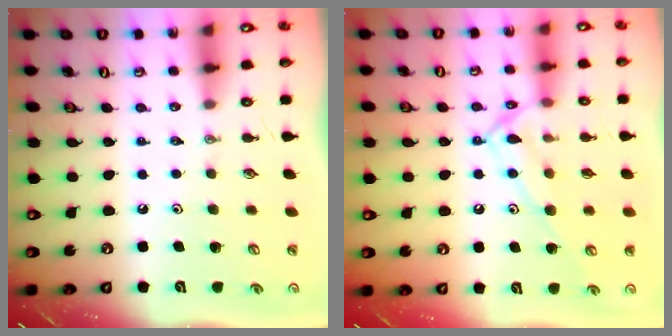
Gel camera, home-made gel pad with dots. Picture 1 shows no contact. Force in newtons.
{"total": 13.1, "press": 13.1, "slide": 0.8}